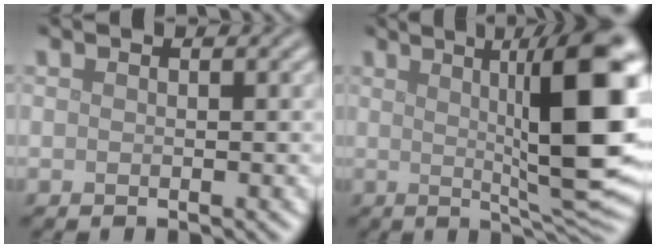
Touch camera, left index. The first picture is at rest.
{"total": 12.8, "force": [1.9, 2.8, 12.3], "torque": [-0.139, -0.005, 0.034]}